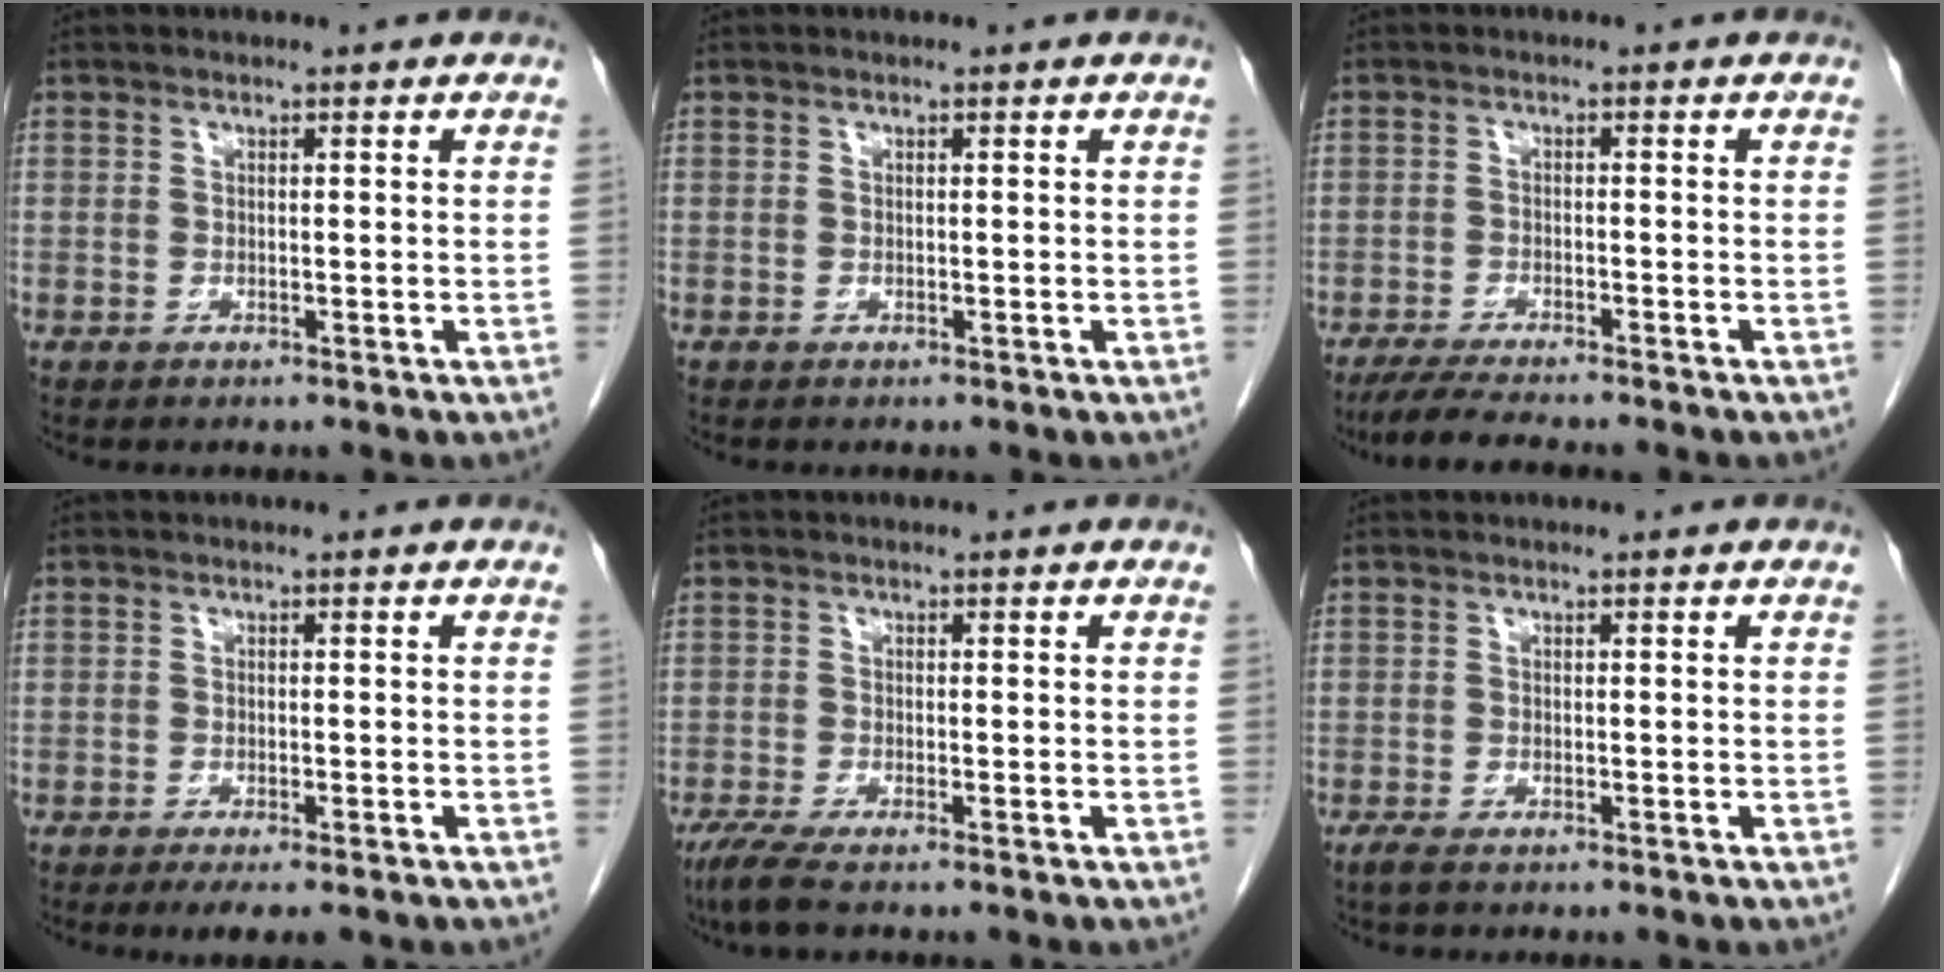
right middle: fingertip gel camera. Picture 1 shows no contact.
{"total": 0.0}
{"total": 6.7, "force": [-5.8, 0.4, 3.4], "torque": [-0.054, -0.018, -0.095]}
{"total": 3.4, "force": [-2.3, 0.6, 2.3], "torque": [-0.035, -0.010, -0.033]}
{"total": 3.5, "force": [-2.6, 0.1, 2.4], "torque": [-0.051, -0.012, -0.053]}
{"total": 1.0, "force": [-0.7, 0.0, 0.7], "torque": [-0.021, -0.005, -0.016]}